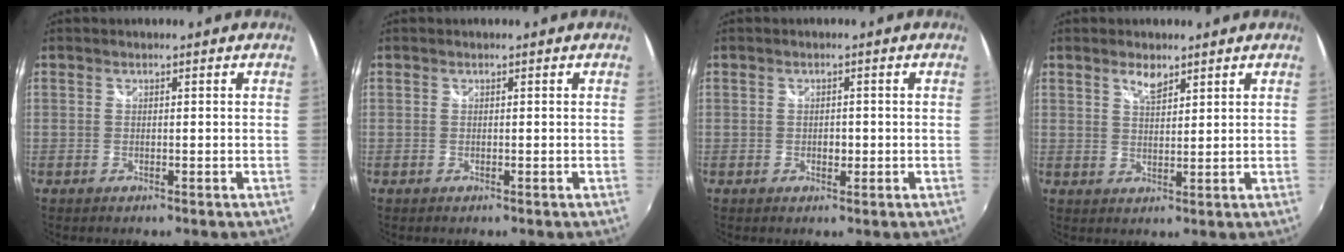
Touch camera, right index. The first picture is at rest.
{"total": 0.0}
{"total": 1.6, "force": [-0.3, 1.2, 1.0], "torque": [-0.015, 0.000, -0.005]}
{"total": 3.2, "force": [2.3, 1.3, 1.9], "torque": [-0.029, 0.003, 0.040]}